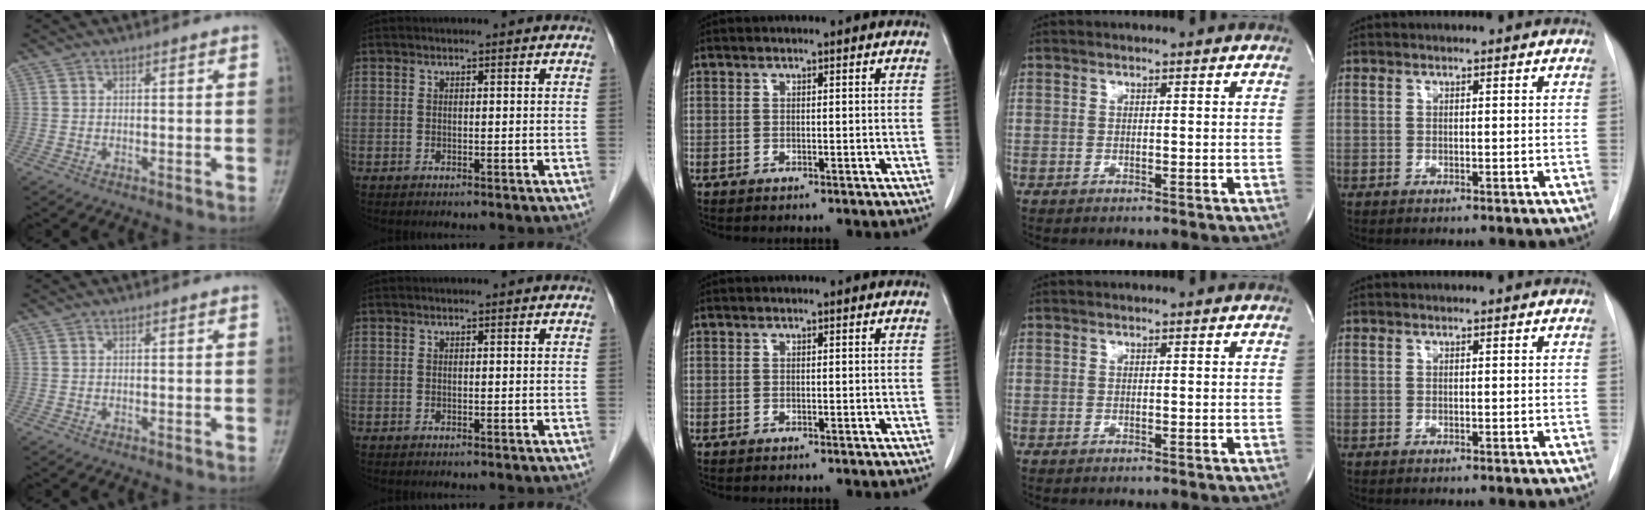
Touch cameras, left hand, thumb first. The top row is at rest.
{}